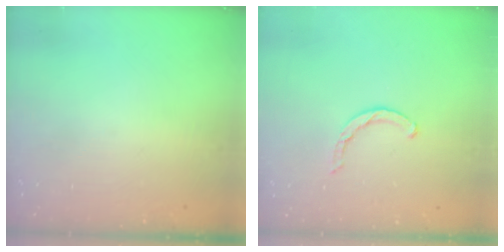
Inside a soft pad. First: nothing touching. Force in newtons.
{"total": 3.5, "press": 3.5, "slide": 0.5}